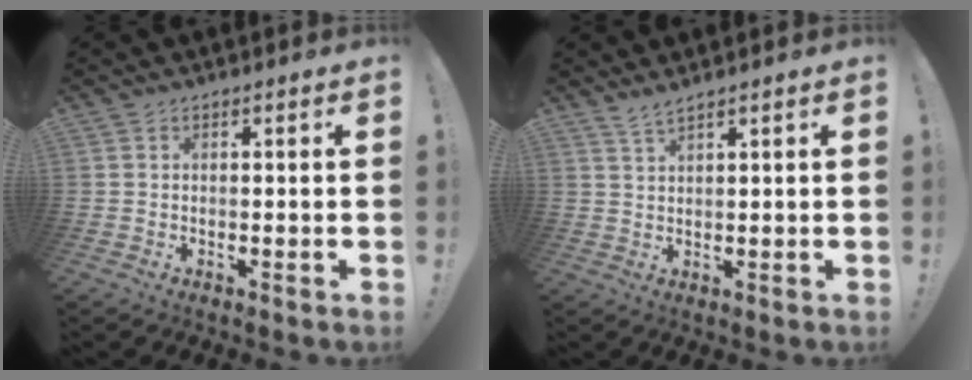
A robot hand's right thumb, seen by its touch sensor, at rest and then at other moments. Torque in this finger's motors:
{"motor_torque": [-0.51, 0.37, -0.17, 0.18, 0.00]}